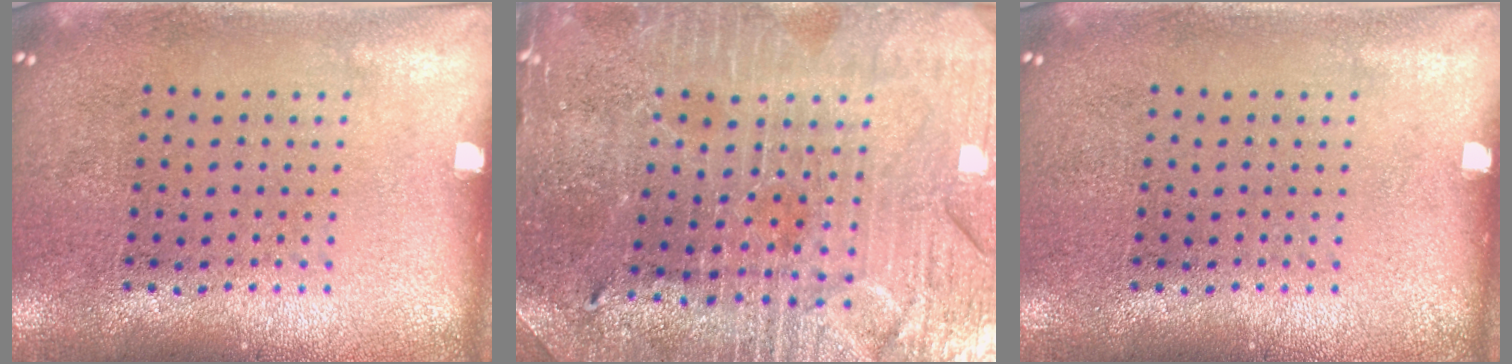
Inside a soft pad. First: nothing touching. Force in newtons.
{"total": 3.4, "press": 3.3, "slide": 0.6}
{"total": 0.0}